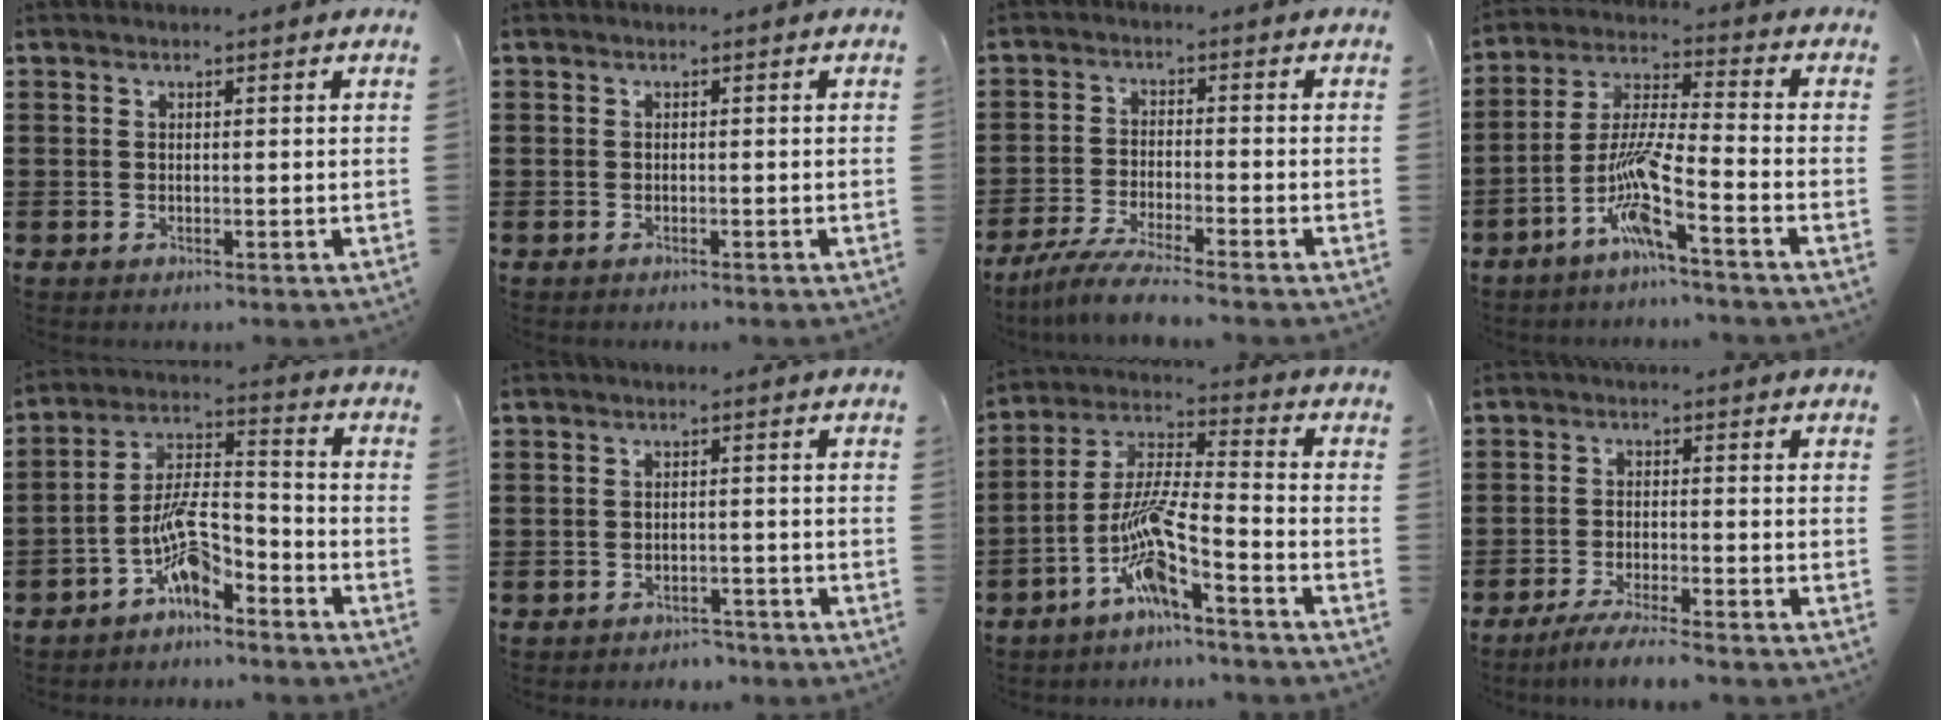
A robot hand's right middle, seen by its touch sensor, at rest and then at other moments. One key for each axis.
{"total": 0.5, "fx": -0.4, "fy": 0.3, "fz": -0.1, "tx": 0.002, "ty": 0.004, "tz": -0.010}
{"total": 5.3, "fx": -4.7, "fy": -0.3, "fz": 2.4, "tx": -0.060, "ty": -0.021, "tz": -0.093}
{"total": 9.0, "fx": -5.4, "fy": 0.5, "fz": 7.3, "tx": -0.169, "ty": -0.013, "tz": -0.112}
{"total": 8.6, "fx": -5.5, "fy": 2.7, "fz": 6.0, "tx": -0.132, "ty": 0.001, "tz": -0.110}
{"total": 1.9, "fx": -1.9, "fy": 0.4, "fz": -0.3, "tx": -0.003, "ty": 0.003, "tz": -0.044}
{"total": 9.1, "fx": -6.0, "fy": 0.4, "fz": 6.8, "tx": -0.163, "ty": -0.022, "tz": -0.126}
{"total": 3.7, "fx": -3.4, "fy": -0.3, "fz": 1.5, "tx": -0.033, "ty": -0.008, "tz": -0.068}